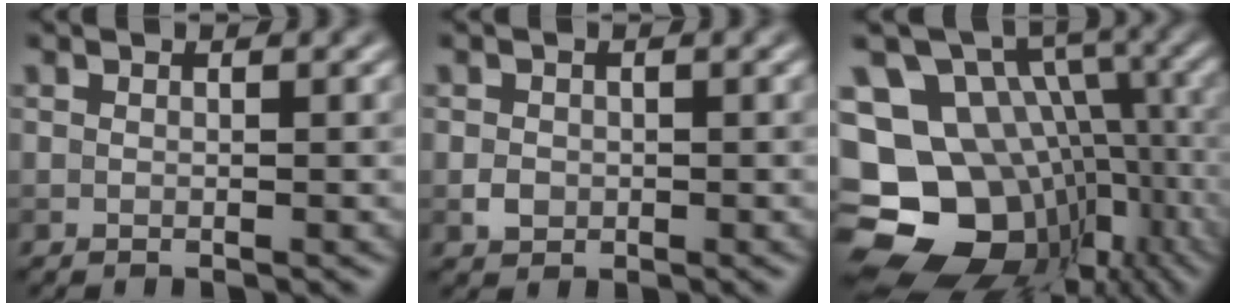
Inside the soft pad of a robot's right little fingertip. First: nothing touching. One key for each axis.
{"total": 1.3, "fx": -0.2, "fy": 1.1, "fz": 0.5, "tx": -0.005, "ty": -0.003, "tz": -0.007}
{"total": 17.7, "fx": -5.9, "fy": 14.3, "fz": 8.4, "tx": -0.172, "ty": -0.008, "tz": -0.070}